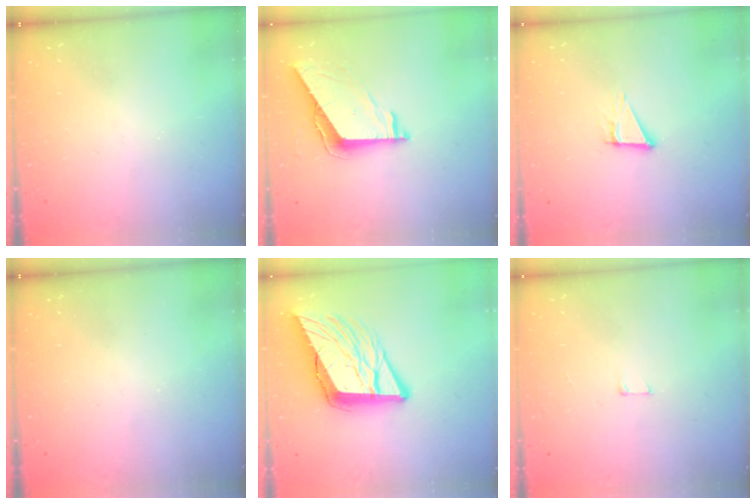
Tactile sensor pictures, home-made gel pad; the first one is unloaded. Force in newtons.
{"total": 7.6, "press": 7.6, "slide": 0.7}
{"total": 3.8, "press": 3.7, "slide": 0.4}
{"total": 0.0}
{"total": 15.3, "press": 15.1, "slide": 2.7}
{"total": 3.0, "press": 3.0, "slide": 0.2}